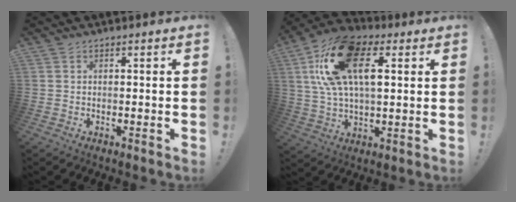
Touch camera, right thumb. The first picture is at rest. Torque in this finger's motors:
{"motor_torque": [2.31, 2.70, 0.23, 0.22, 0.56]}